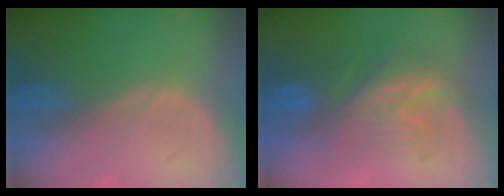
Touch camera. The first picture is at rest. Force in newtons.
{"total": 8.1, "press": 7.9, "slide": 1.6}